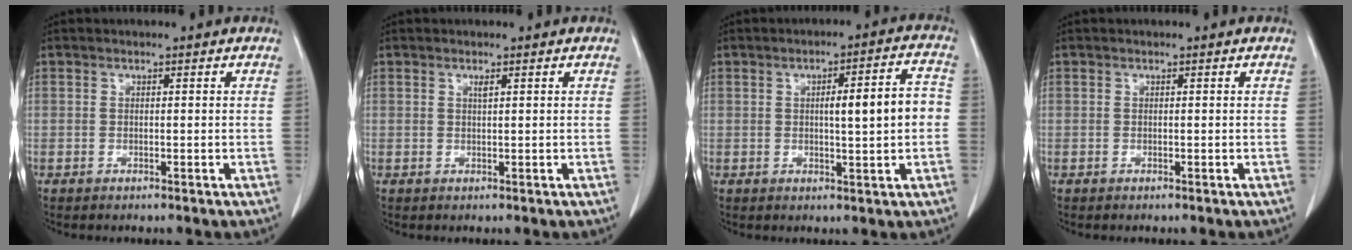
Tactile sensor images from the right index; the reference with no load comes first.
{"total": 0.6, "force": [0.3, 0.0, 0.5], "torque": [-0.012, -0.001, 0.007]}
{"total": 7.8, "force": [0.0, 1.0, 7.7], "torque": [-0.109, 0.019, 0.001]}
{"total": 0.0}